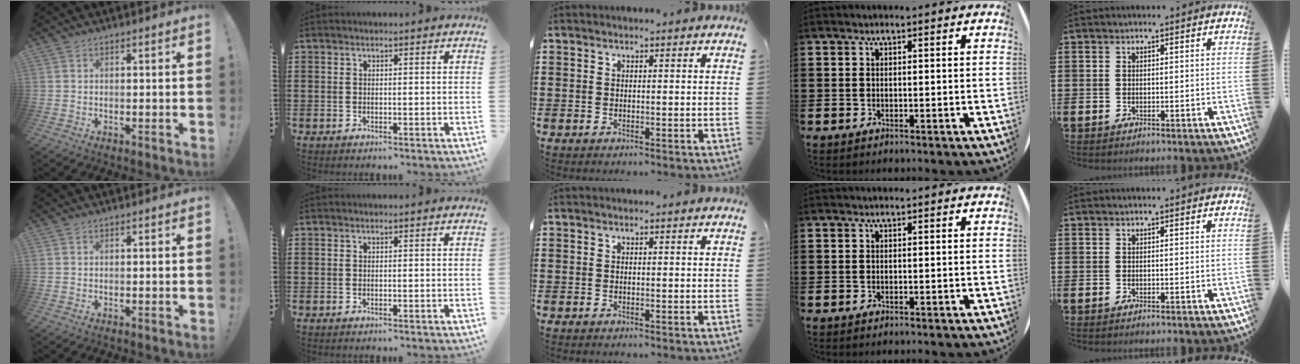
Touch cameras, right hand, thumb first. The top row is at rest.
{}